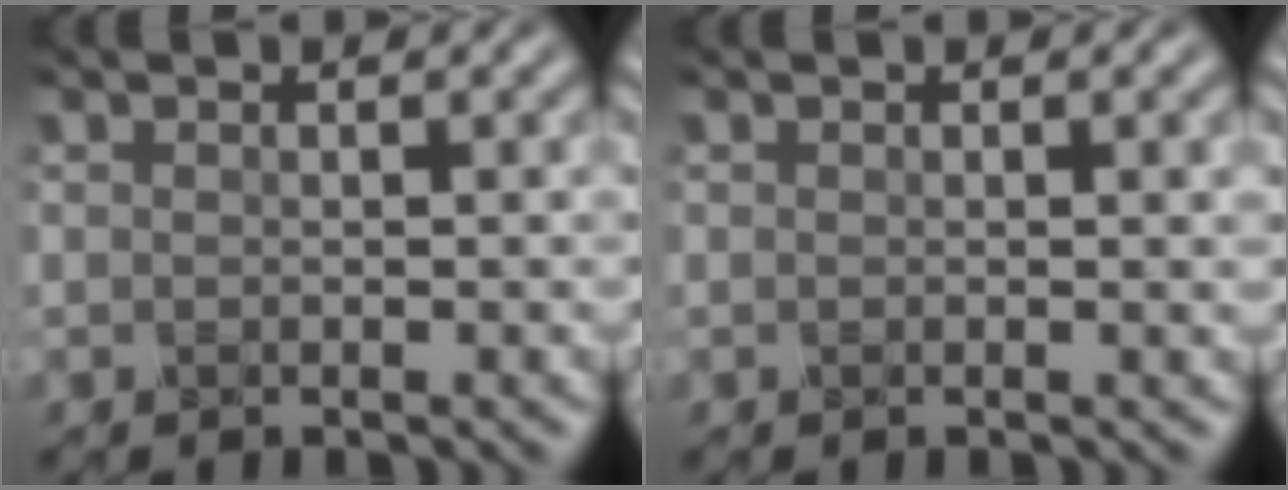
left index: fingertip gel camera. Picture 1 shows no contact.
{"total": 1.9, "force": [0.6, 0.8, 1.6], "torque": [-0.005, 0.005, -0.001]}